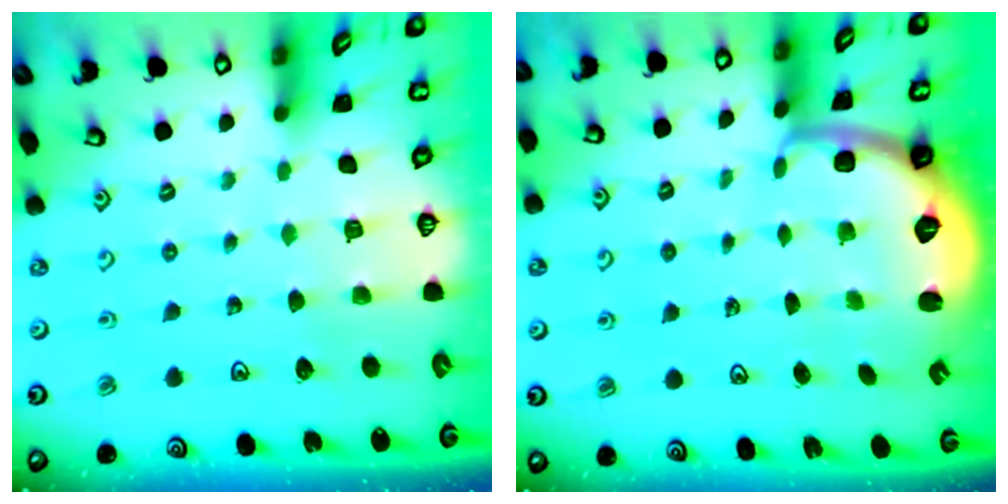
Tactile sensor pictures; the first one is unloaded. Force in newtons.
{"total": 1.9, "press": 1.8, "slide": 0.5}